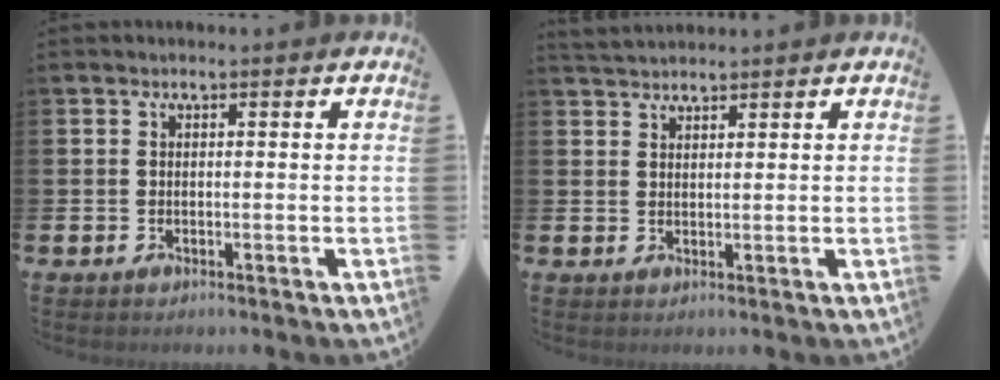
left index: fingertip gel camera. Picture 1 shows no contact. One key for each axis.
{"total": 2.4, "fx": 2.4, "fy": 0.5, "fz": 0.2, "tx": -0.009, "ty": -0.005, "tz": 0.045}